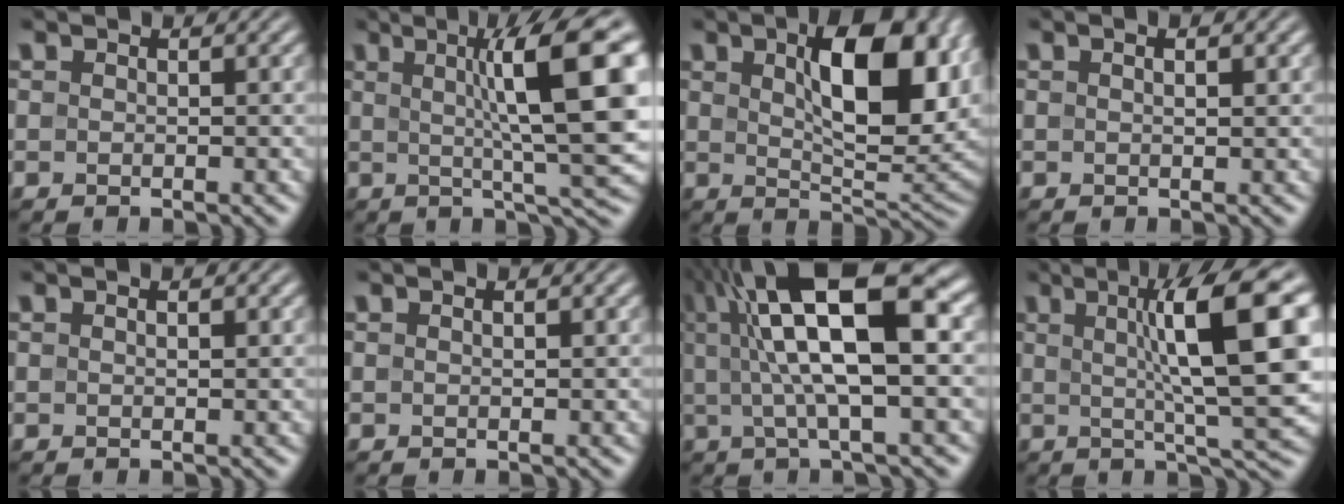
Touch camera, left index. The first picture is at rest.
{"total": 11.0, "force": [2.3, 2.0, 10.6], "torque": [-0.131, 0.011, 0.032]}
{"total": 10.9, "force": [3.1, 4.4, 9.4], "torque": [-0.136, 0.004, 0.051]}
{"total": 1.6, "force": [0.8, 0.3, 1.4], "torque": [-0.016, -0.006, 0.009]}
{"total": 0.9, "force": [0.4, 0.1, 0.8], "torque": [-0.014, 0.002, 0.006]}
{"total": 0.6, "force": [0.3, 0.1, 0.5], "torque": [-0.009, 0.003, 0.004]}
{"total": 12.9, "force": [3.2, 3.6, 12.0], "torque": [-0.195, 0.023, 0.053]}
{"total": 11.3, "force": [2.3, 2.1, 10.8], "torque": [-0.137, 0.011, 0.033]}